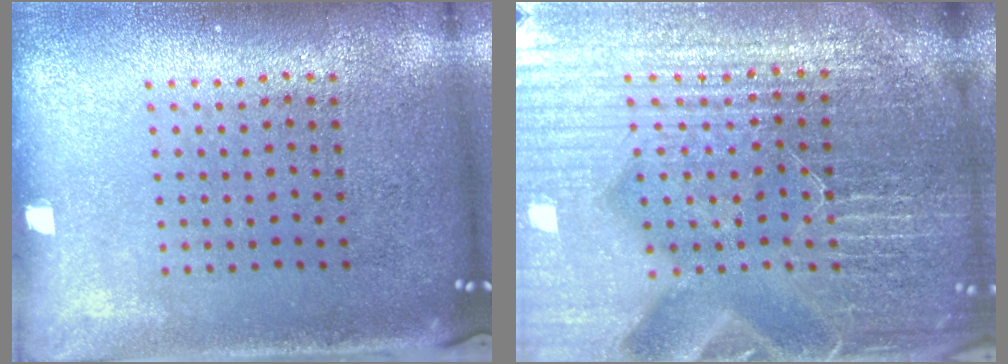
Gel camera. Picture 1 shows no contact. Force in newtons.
{"total": 6.1, "press": 5.5, "slide": 2.7}